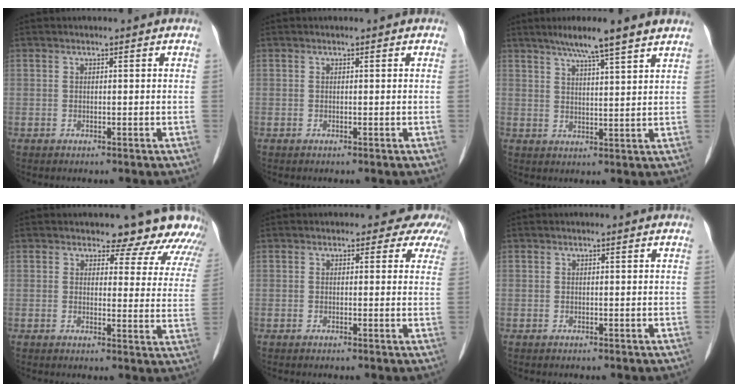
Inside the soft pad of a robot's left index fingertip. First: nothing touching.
{"total": 0.0}
{"total": 8.5, "force": [6.6, -0.4, 5.2], "torque": [-0.087, 0.013, 0.101]}
{"total": 12.5, "force": [11.2, 4.5, 3.2], "torque": [0.006, -0.025, 0.089]}
{"total": 5.0, "force": [4.2, 2.7, 0.7], "torque": [0.020, -0.002, 0.014]}
{"total": 0.0}